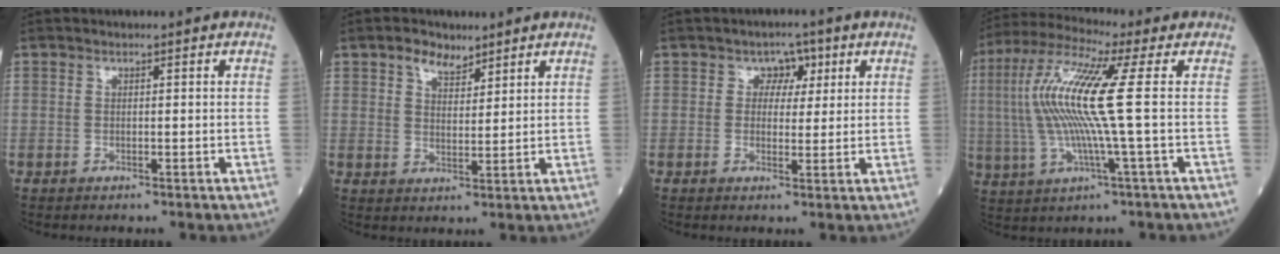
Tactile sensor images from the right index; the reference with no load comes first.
{"total": 4.0, "force": [3.0, 2.0, 1.8], "torque": [-0.038, 0.007, 0.057]}
{"total": 3.3, "force": [1.3, 2.6, 1.7], "torque": [-0.012, 0.007, 0.016]}
{"total": 13.8, "force": [1.1, -0.3, 13.8], "torque": [-0.301, 0.012, 0.014]}